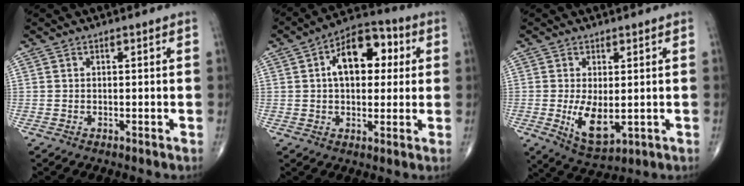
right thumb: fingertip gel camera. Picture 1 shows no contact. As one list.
[{"total": 13.4, "force": [2.9, 8.0, 10.4], "torque": [-0.128, 0.021, 0.035]}, {"total": 7.5, "force": [-0.8, 3.5, 6.5], "torque": [-0.111, -0.022, 0.000]}]